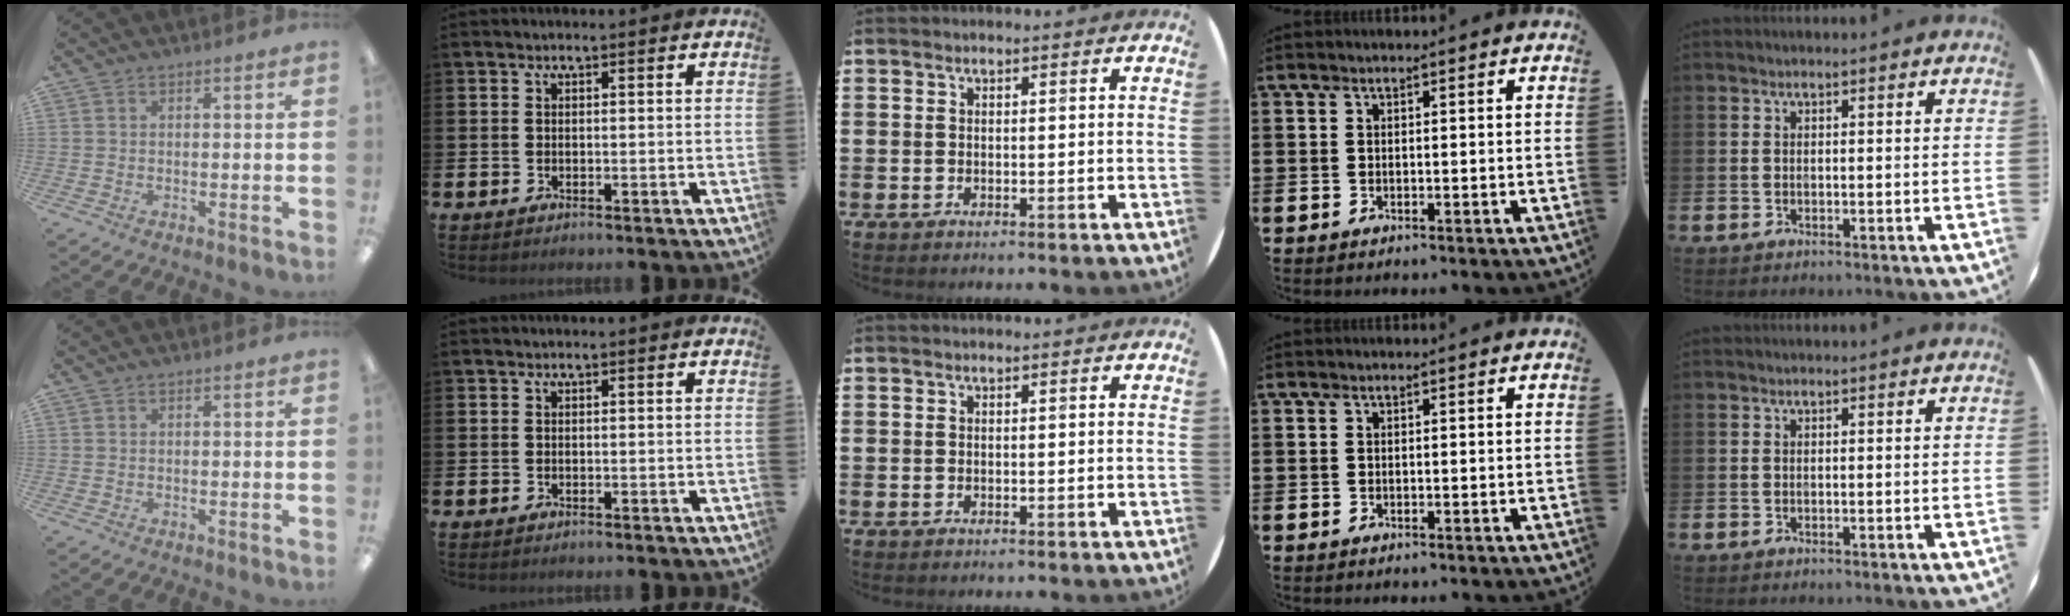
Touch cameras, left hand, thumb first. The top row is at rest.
{}